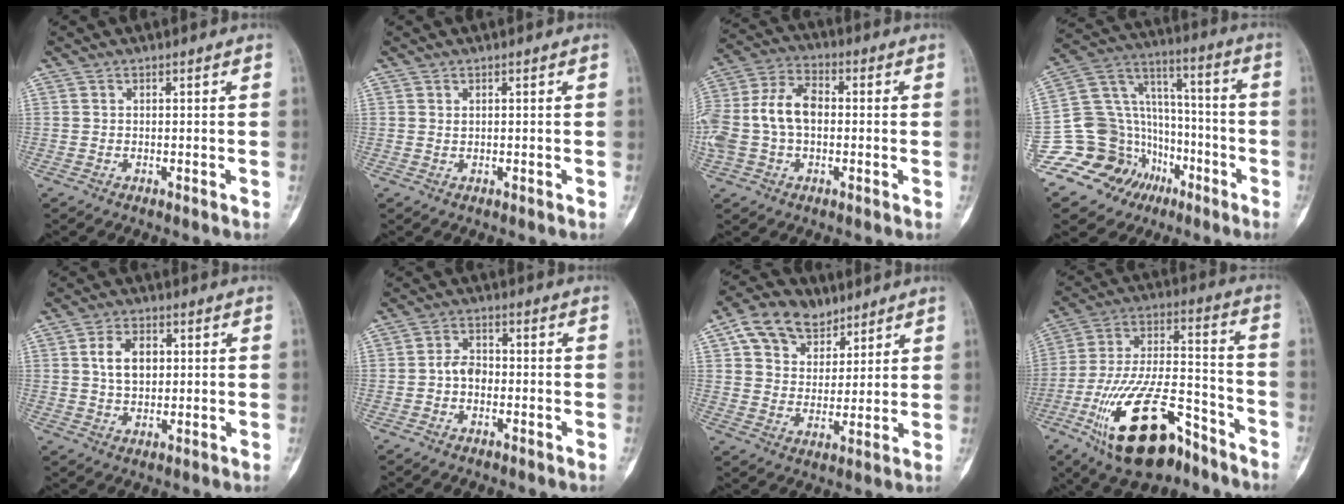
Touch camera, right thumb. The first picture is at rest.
{"total": 0.5, "force": [0.3, 0.3, 0.3], "torque": [-0.003, 0.000, 0.005]}
{"total": 14.1, "force": [-0.4, 9.2, 10.7], "torque": [-0.229, 0.036, -0.012]}
{"total": 20.8, "force": [-9.8, 17.0, 6.9], "torque": [-0.098, 0.132, -0.159]}
{"total": 7.6, "force": [1.6, 5.0, 5.4], "torque": [-0.079, -0.001, 0.027]}
{"total": 3.9, "force": [-0.8, 2.9, 2.4], "torque": [-0.029, 0.016, -0.022]}
{"total": 12.3, "force": [7.1, 8.6, 5.3], "torque": [-0.062, -0.014, 0.126]}
{"total": 21.8, "force": [-12.2, 9.6, 15.3], "torque": [-0.294, 0.071, -0.210]}